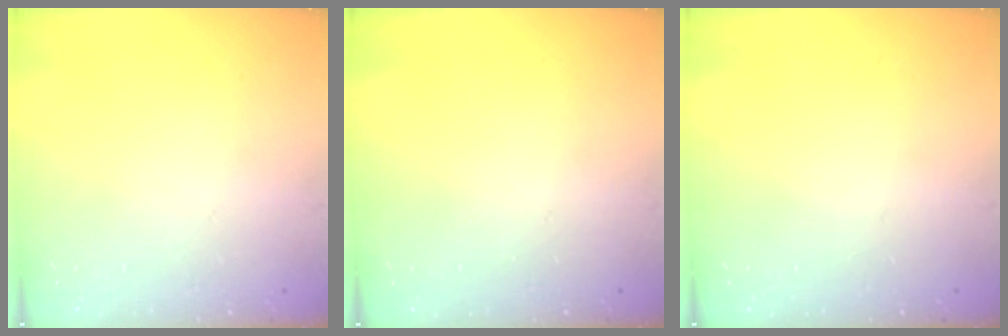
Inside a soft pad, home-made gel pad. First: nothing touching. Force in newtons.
{"total": 0.0}
{"total": 0.0}